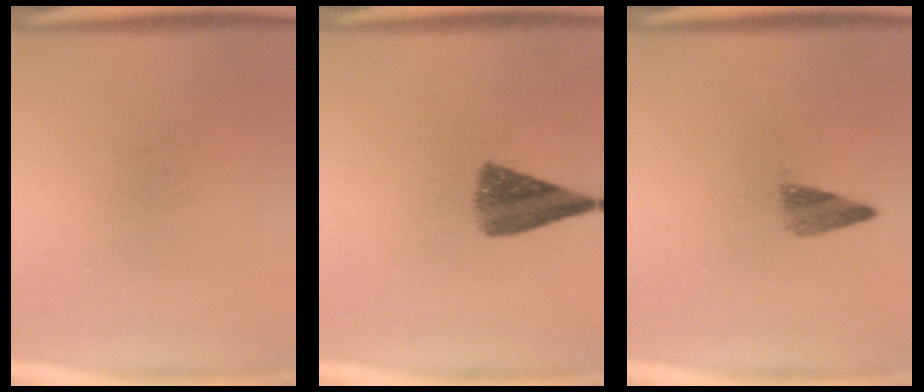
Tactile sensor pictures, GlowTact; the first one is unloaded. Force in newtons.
{"total": 7.3}
{"total": 2.9}